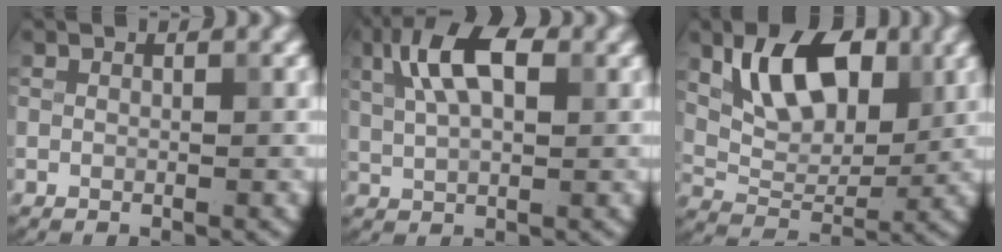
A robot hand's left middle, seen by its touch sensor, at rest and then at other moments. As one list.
[{"total": 6.6, "force": [2.3, 3.2, 5.2], "torque": [-0.102, 0.016, 0.032]}, {"total": 7.6, "force": [2.9, 4.3, 5.5], "torque": [-0.088, -0.004, 0.046]}]